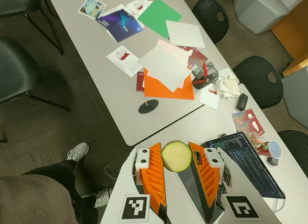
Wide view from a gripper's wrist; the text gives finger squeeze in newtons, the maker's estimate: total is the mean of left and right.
{"total": 8.3, "left": 8.1, "right": 8.4}